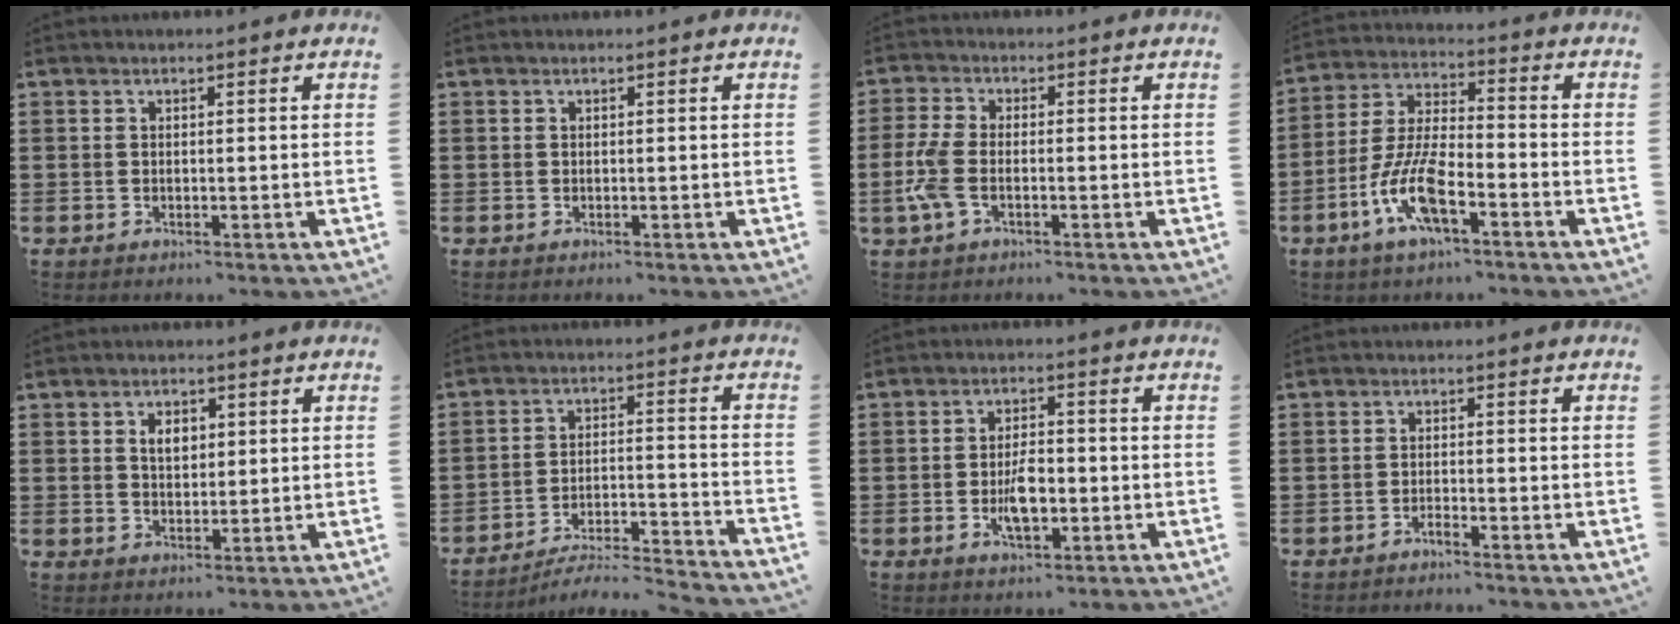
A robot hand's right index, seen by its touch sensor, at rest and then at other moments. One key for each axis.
{"total": 0.0}
{"total": 4.7, "fx": -1.4, "fy": 2.1, "fz": 3.9, "tx": -0.103, "ty": -0.007, "tz": -0.035}
{"total": 9.6, "fx": -4.5, "fy": 3.1, "fz": 7.9, "tx": -0.183, "ty": -0.007, "tz": -0.086}
{"total": 3.1, "fx": 1.0, "fy": 2.0, "fz": 2.1, "tx": -0.041, "ty": 0.006, "tz": 0.015}
{"total": 4.5, "fx": -4.2, "fy": -0.1, "fz": 1.4, "tx": -0.030, "ty": -0.016, "tz": -0.089}
{"total": 5.2, "fx": -1.1, "fy": 2.5, "fz": 4.4, "tx": -0.091, "ty": 0.002, "tz": -0.022}
{"total": 1.3, "fx": -1.3, "fy": -0.1, "fz": 0.1, "tx": -0.006, "ty": 0.004, "tz": -0.025}